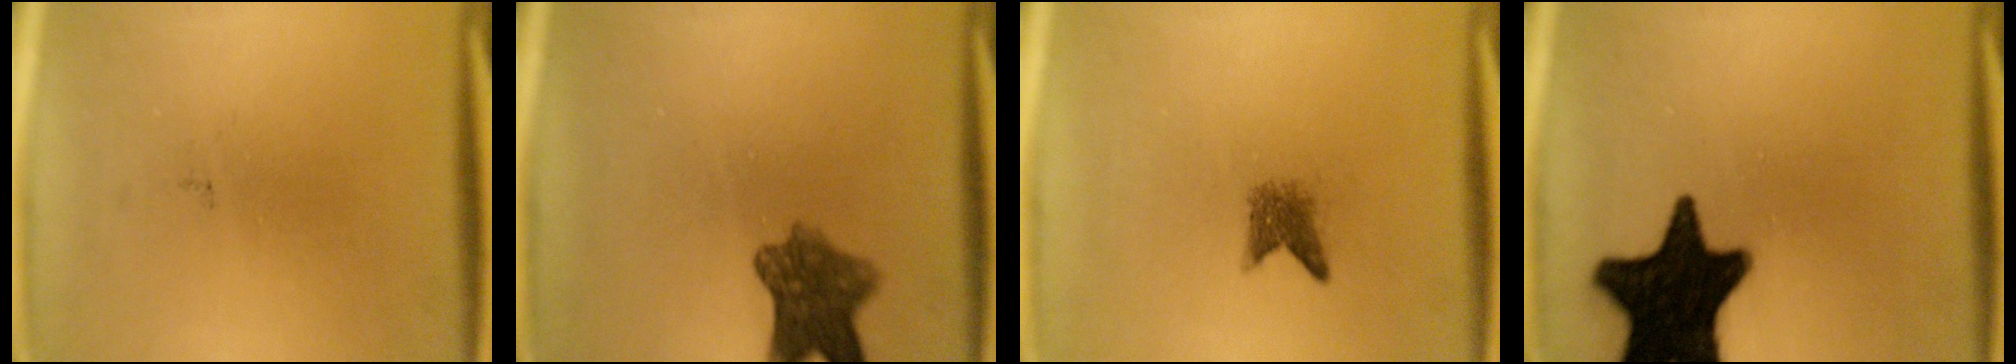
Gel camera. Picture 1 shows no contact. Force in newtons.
{"total": 7.3}
{"total": 2.3}
{"total": 19.1}